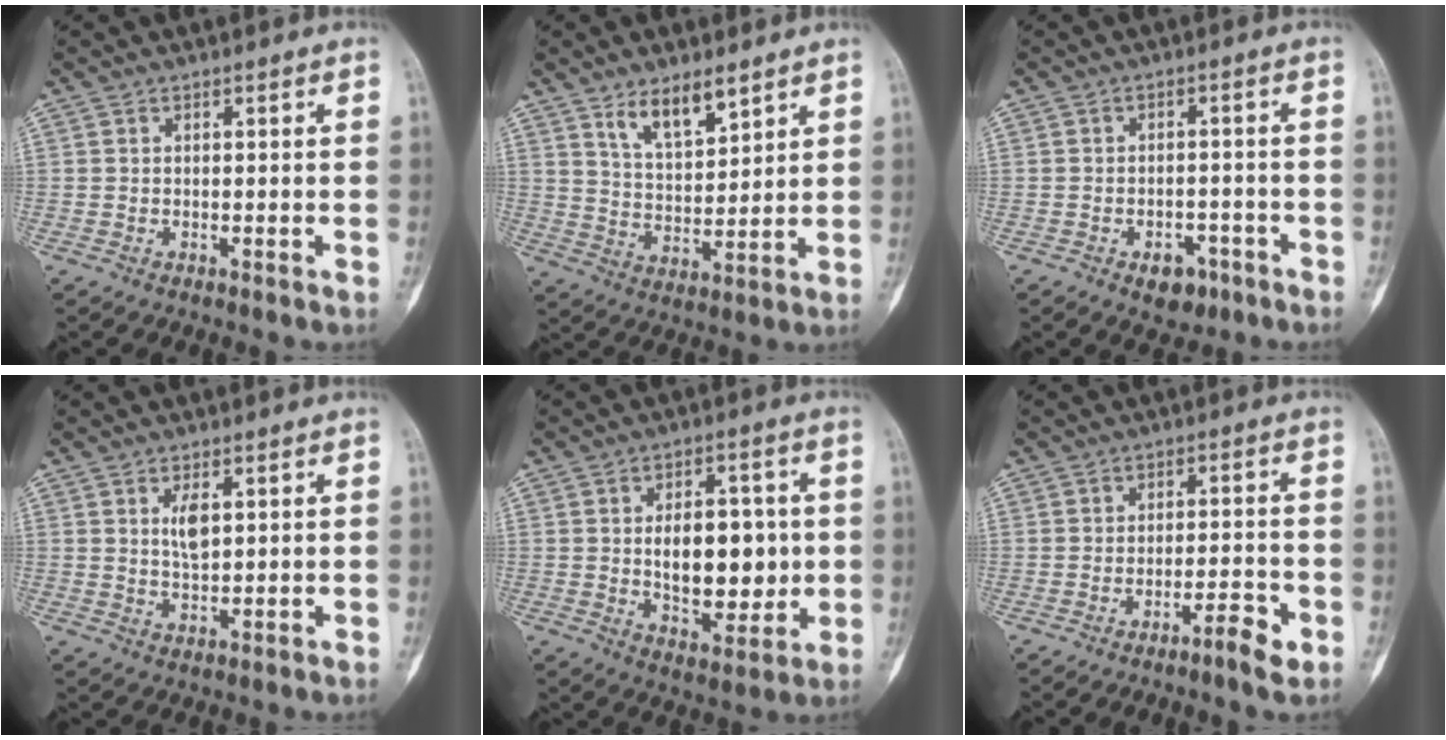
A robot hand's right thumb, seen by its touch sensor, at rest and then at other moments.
{"total": 8.7, "force": [5.7, 3.5, 5.6], "torque": [-0.081, -0.039, 0.108]}
{"total": 5.1, "force": [-2.9, 3.2, 2.7], "torque": [-0.017, 0.022, -0.036]}
{"total": 4.1, "force": [1.3, 1.9, 3.4], "torque": [-0.057, -0.011, 0.026]}
{"total": 13.4, "force": [0.1, 7.7, 11.0], "torque": [-0.124, -0.003, 0.013]}
{"total": 4.7, "force": [-2.8, 0.8, 3.6], "torque": [-0.059, 0.020, -0.046]}